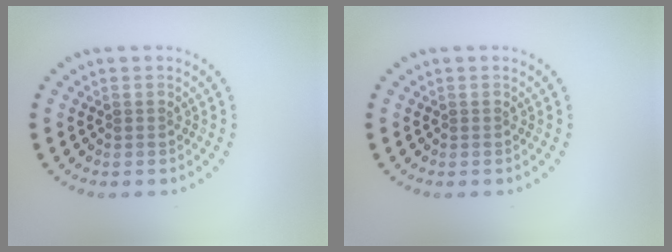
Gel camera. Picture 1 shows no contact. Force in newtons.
{"total": 0.0}